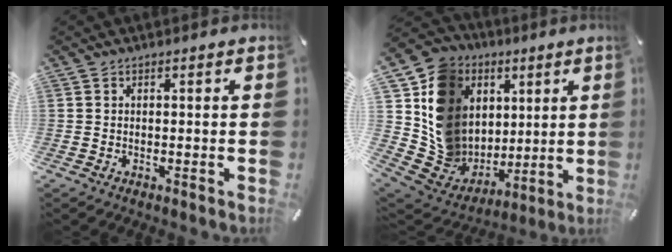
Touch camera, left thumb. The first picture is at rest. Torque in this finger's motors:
{"motor_torque": [2.77, 2.24, 0.43, -0.18, 0.58]}